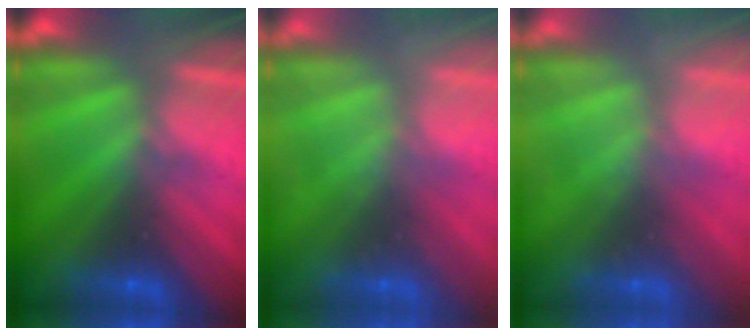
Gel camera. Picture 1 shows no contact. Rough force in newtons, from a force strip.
{"total": 2.4}
{"total": 2.4}